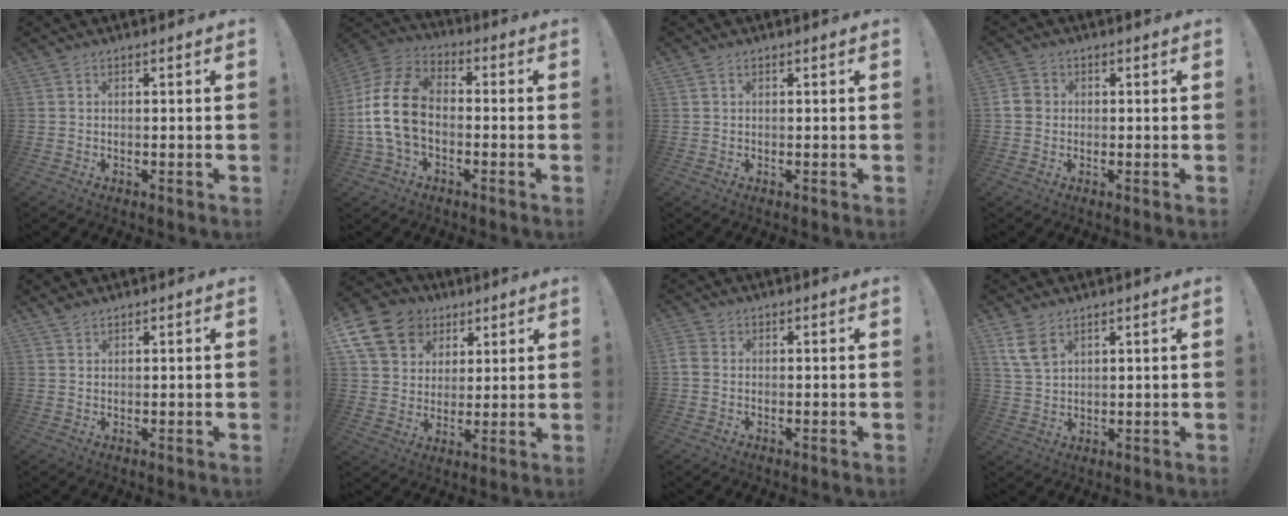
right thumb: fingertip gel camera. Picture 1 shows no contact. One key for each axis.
{"total": 16.3, "fx": -1.7, "fy": 11.2, "fz": 11.7, "tx": -0.219, "ty": 0.030, "tz": -0.023}
{"total": 0.8, "fx": 0.4, "fy": 0.6, "fz": 0.2, "tx": -0.007, "ty": 0.003, "tz": 0.009}
{"total": 3.1, "fx": -0.1, "fy": 2.9, "fz": 1.1, "tx": -0.015, "ty": 0.008, "tz": 0.000}
{"total": 1.8, "fx": 1.5, "fy": 0.7, "fz": 0.7, "tx": -0.010, "ty": -0.003, "tz": 0.027}
{"total": 15.1, "fx": 7.0, "fy": 11.7, "fz": 6.4, "tx": -0.095, "ty": -0.037, "tz": 0.142}
{"total": 2.5, "fx": -0.4, "fy": 1.9, "fz": 1.4, "tx": -0.033, "ty": 0.003, "tz": -0.007}
{"total": 7.4, "fx": 4.1, "fy": 4.6, "fz": 4.0, "tx": -0.084, "ty": -0.009, "tz": 0.082}